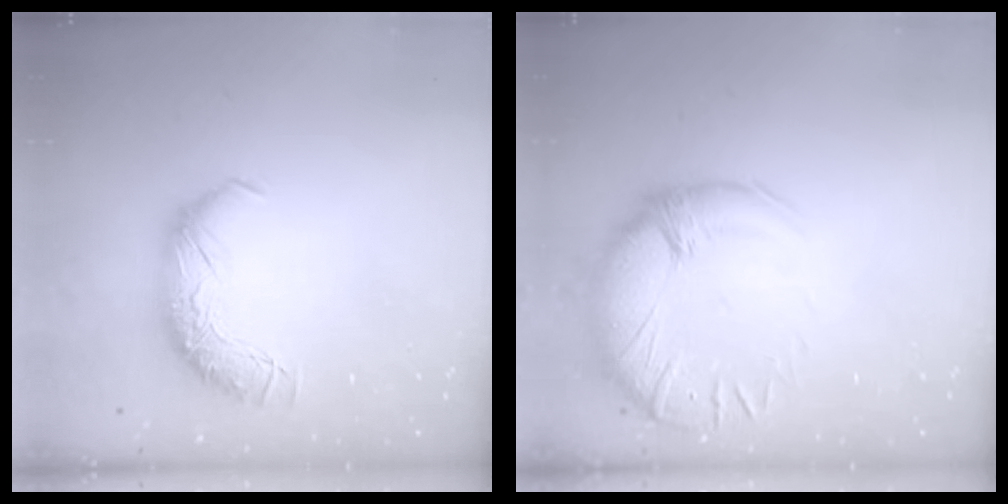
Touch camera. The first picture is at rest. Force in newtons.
{"total": 3.3, "press": 0.6, "slide": 3.2}